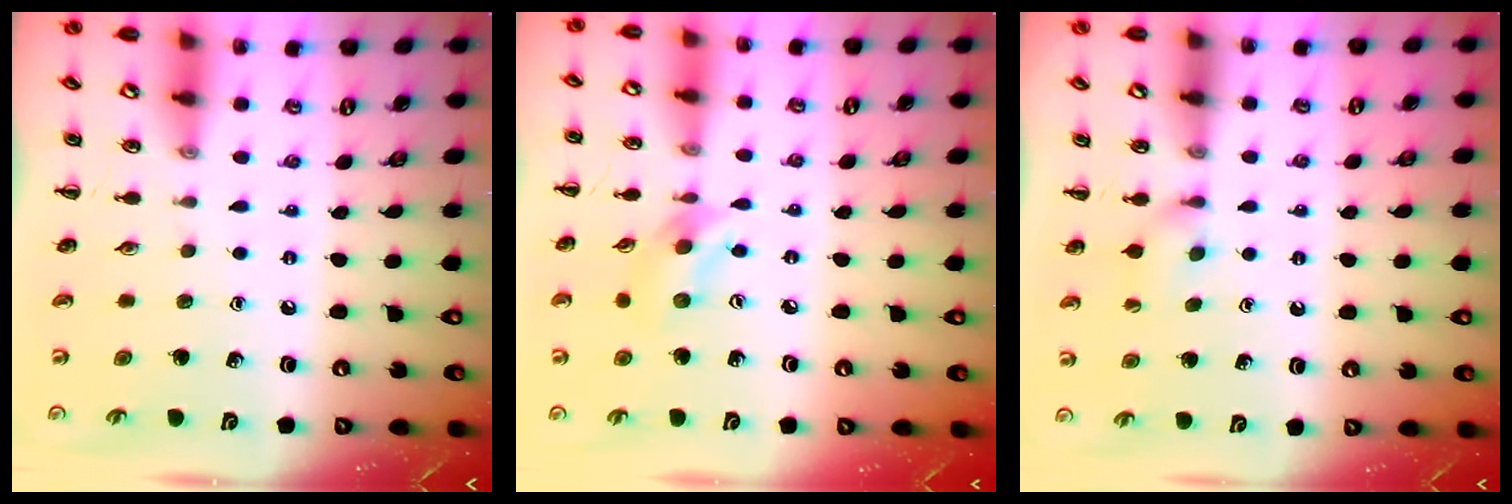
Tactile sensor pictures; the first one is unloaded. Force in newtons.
{"total": 6.2, "press": 6.2, "slide": 0.7}
{"total": 5.7, "press": 5.4, "slide": 1.8}